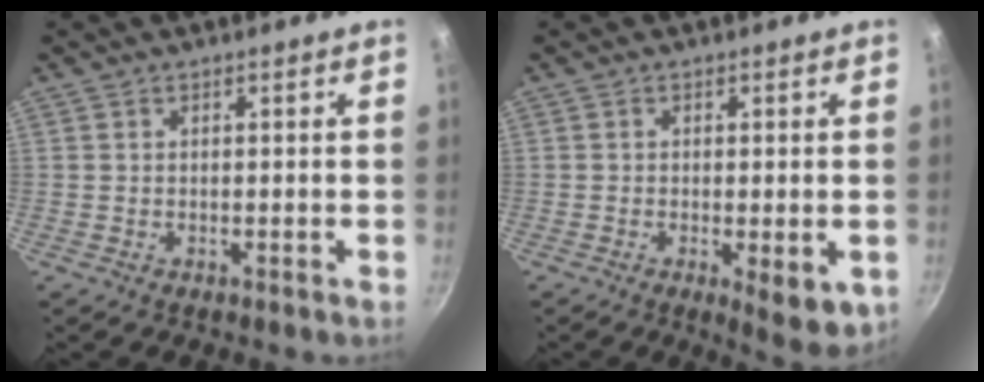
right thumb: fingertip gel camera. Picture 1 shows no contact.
{"total": 6.7, "force": [-2.0, 2.2, 6.0], "torque": [-0.081, -0.016, -0.024]}